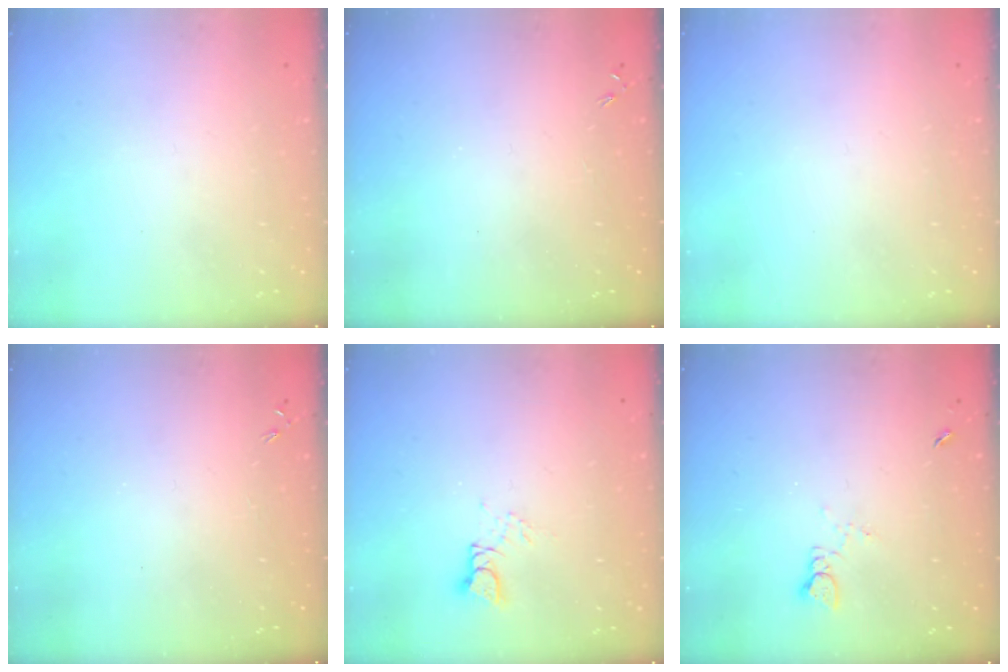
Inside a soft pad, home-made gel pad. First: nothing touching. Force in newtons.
{"total": 0.0}
{"total": 0.0}
{"total": 0.0}
{"total": 2.9, "press": 2.9, "slide": 0.3}
{"total": 1.7, "press": 1.7, "slide": 0.2}